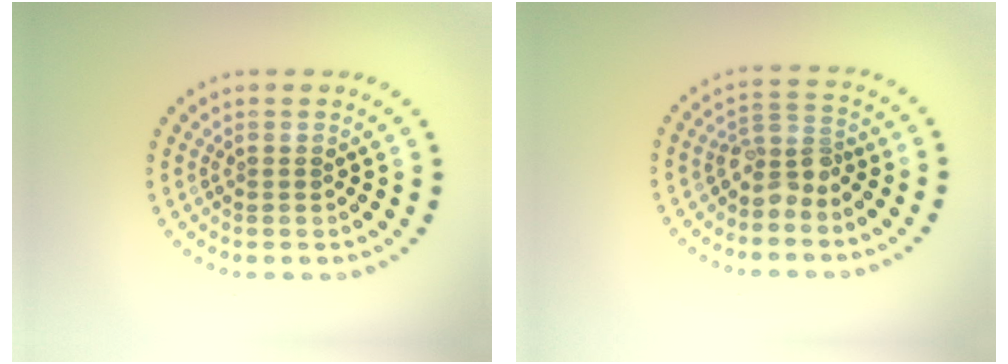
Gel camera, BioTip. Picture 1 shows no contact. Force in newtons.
{"total": 2.6, "press": 1.9, "slide": 1.7}